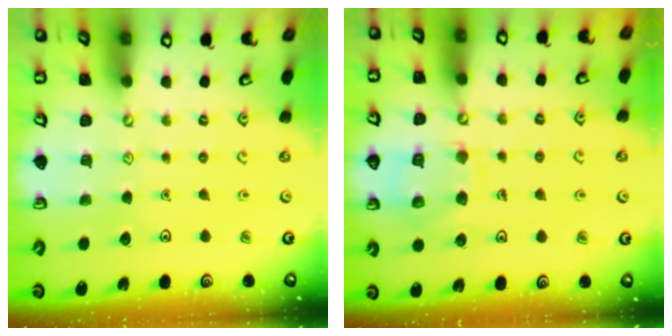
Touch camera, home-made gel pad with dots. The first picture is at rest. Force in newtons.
{"total": 11.0, "press": 11.0, "slide": 0.9}